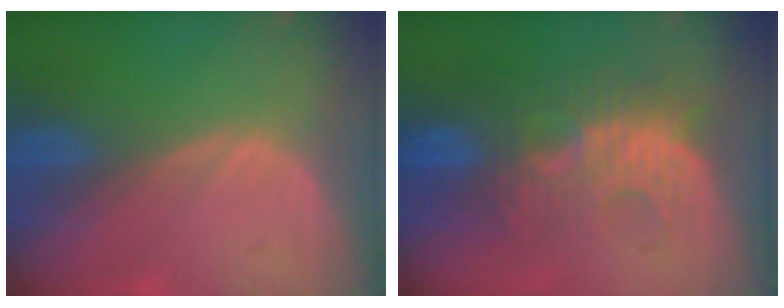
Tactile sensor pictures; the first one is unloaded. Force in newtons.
{"total": 9.2, "press": 9.0, "slide": 1.9}